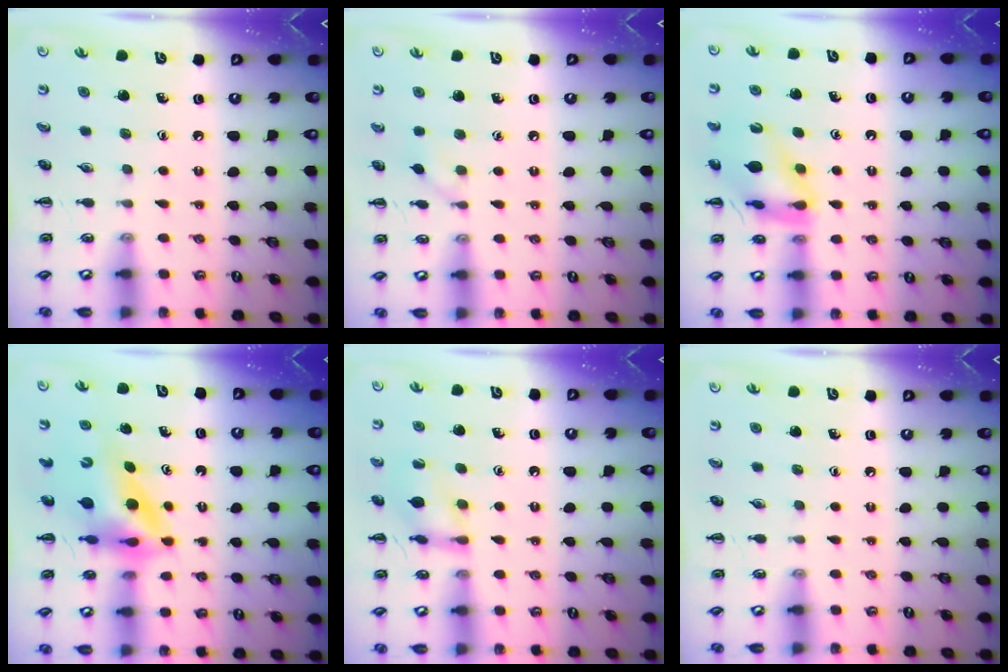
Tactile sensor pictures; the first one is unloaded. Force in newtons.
{"total": 5.7, "press": 5.3, "slide": 2.1}
{"total": 12.2, "press": 12.1, "slide": 1.6}
{"total": 8.3, "press": 7.9, "slide": 2.6}
{"total": 12.1, "press": 12.1, "slide": 0.5}
{"total": 0.0}